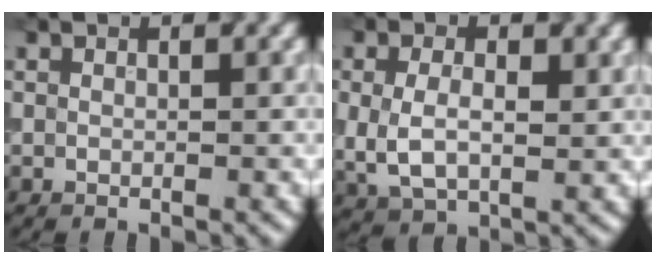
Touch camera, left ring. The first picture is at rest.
{"total": 4.6, "force": [0.4, 2.9, 3.6], "torque": [-0.078, -0.003, 0.009]}